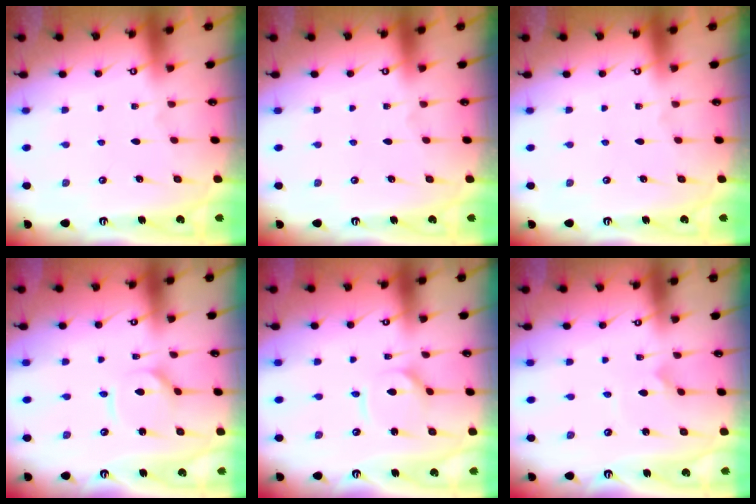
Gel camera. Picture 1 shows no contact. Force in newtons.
{"total": 0.0}
{"total": 0.0}
{"total": 3.2, "press": 3.2, "slide": 0.4}
{"total": 3.2, "press": 3.2, "slide": 0.4}
{"total": 2.4, "press": 2.4, "slide": 0.2}